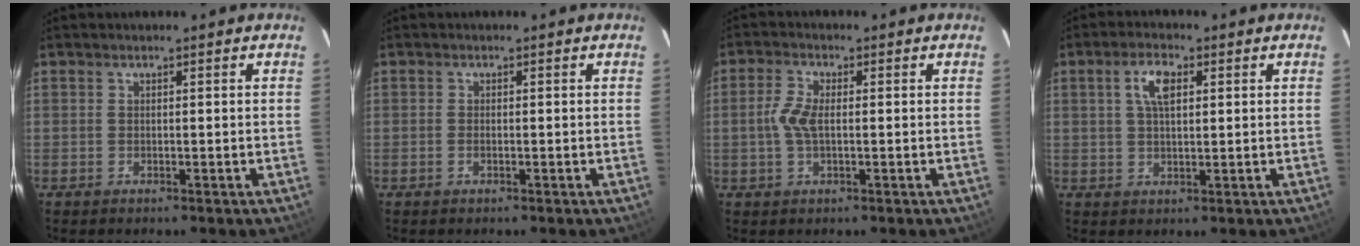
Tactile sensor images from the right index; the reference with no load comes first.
{"total": 0.9, "force": [-0.3, 0.4, 0.7], "torque": [-0.015, 0.000, -0.007]}
{"total": 4.3, "force": [-0.3, 1.8, 3.9], "torque": [-0.087, 0.005, -0.005]}
{"total": 4.4, "force": [1.5, 1.7, 3.7], "torque": [-0.071, 0.009, 0.027]}